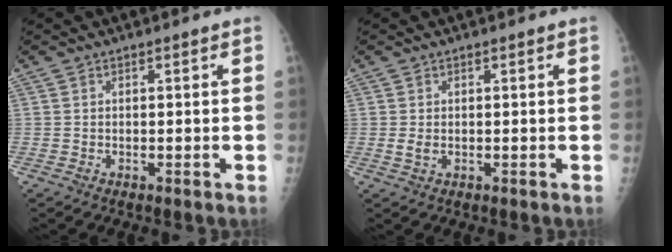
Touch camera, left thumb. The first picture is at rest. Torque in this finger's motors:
{"motor_torque": [-0.20, 0.11, 0.27, 0.08, 0.01]}